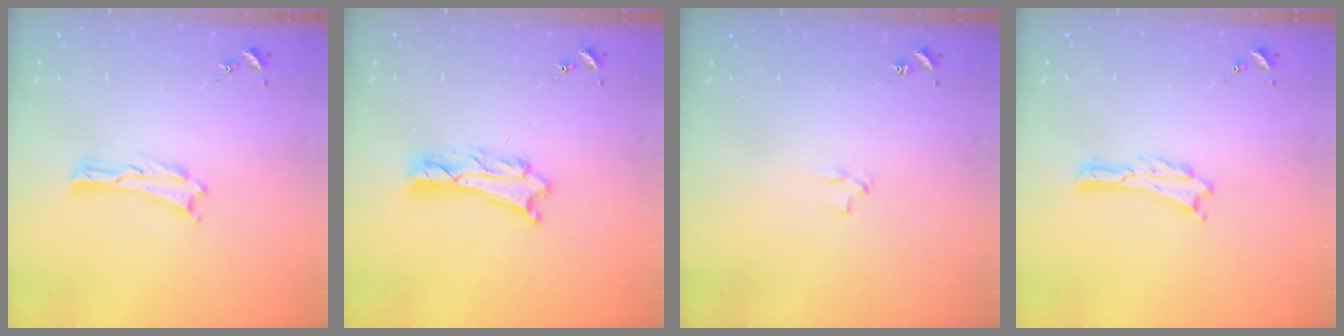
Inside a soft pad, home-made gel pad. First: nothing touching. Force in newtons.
{"total": 3.7, "press": 3.7, "slide": 0.4}
{"total": 1.9, "press": 1.9, "slide": 0.2}
{"total": 0.0}